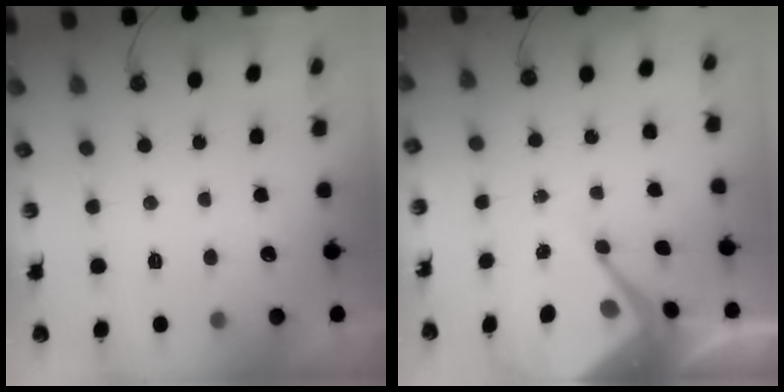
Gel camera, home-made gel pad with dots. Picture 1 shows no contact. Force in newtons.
{"total": 7.0, "press": 7.0, "slide": 0.6}